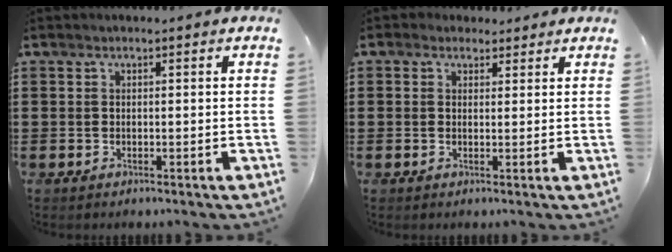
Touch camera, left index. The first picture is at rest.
{"total": 1.9, "force": [1.3, 1.4, 0.1], "torque": [-0.002, 0.007, 0.023]}